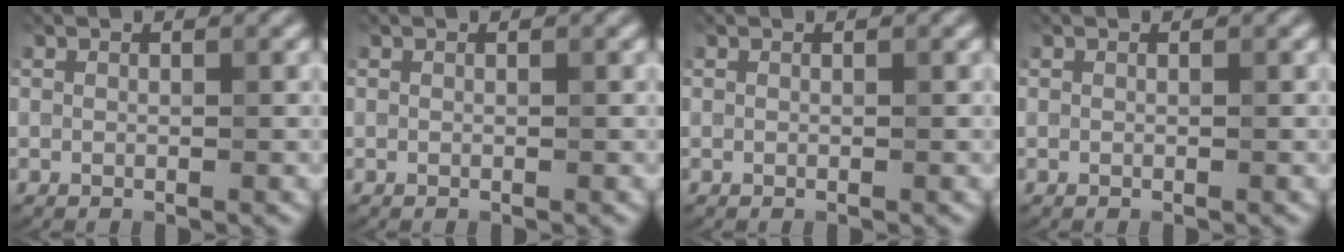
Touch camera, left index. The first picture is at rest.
{"total": 0.0}
{"total": 0.0}
{"total": 0.0}